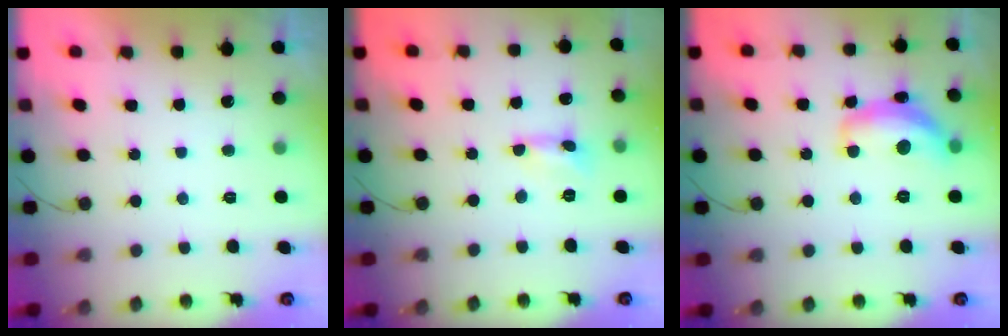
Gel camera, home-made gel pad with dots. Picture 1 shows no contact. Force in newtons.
{"total": 0.6, "press": 0.6, "slide": 0.0}
{"total": 13.1, "press": 13.1, "slide": 0.8}